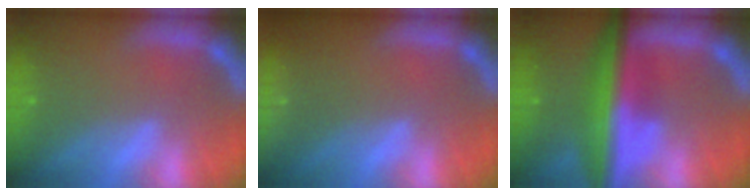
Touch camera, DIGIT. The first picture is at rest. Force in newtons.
{"total": 9.0}
{"total": 9.5}